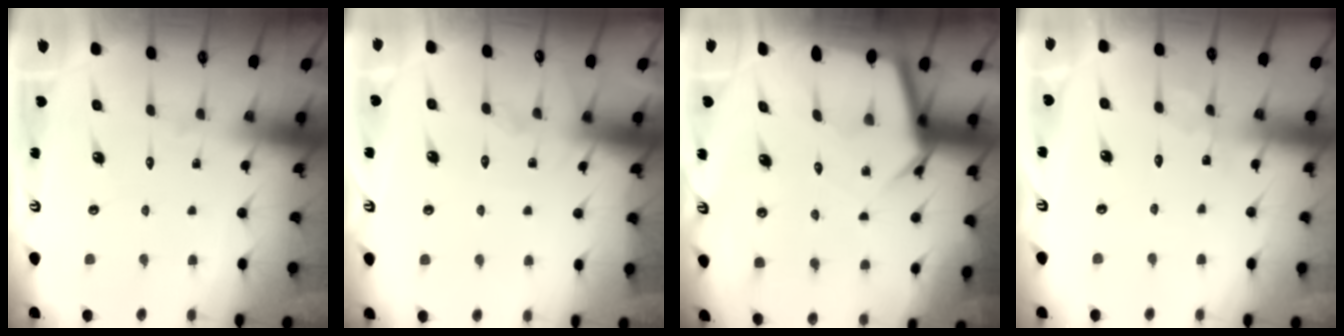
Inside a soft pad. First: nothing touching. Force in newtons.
{"total": 5.3, "press": 5.3, "slide": 0.7}
{"total": 6.6, "press": 6.6, "slide": 0.7}
{"total": 2.2, "press": 2.2, "slide": 0.3}